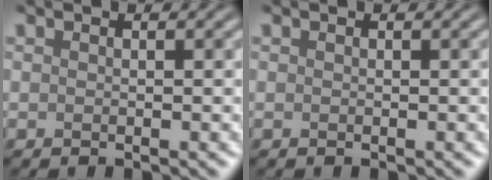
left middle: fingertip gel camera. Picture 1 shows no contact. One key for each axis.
{"total": 0.0}